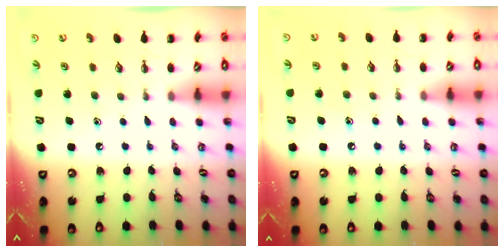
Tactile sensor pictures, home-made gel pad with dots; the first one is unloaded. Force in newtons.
{"total": 6.8, "press": 6.6, "slide": 1.7}